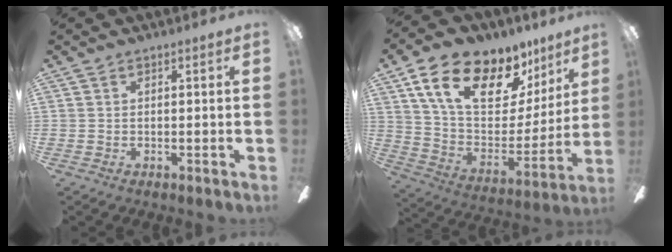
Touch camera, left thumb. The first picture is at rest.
{"total": 21.6, "force": [13.1, 11.2, 13.0], "torque": [-0.210, -0.073, 0.233]}